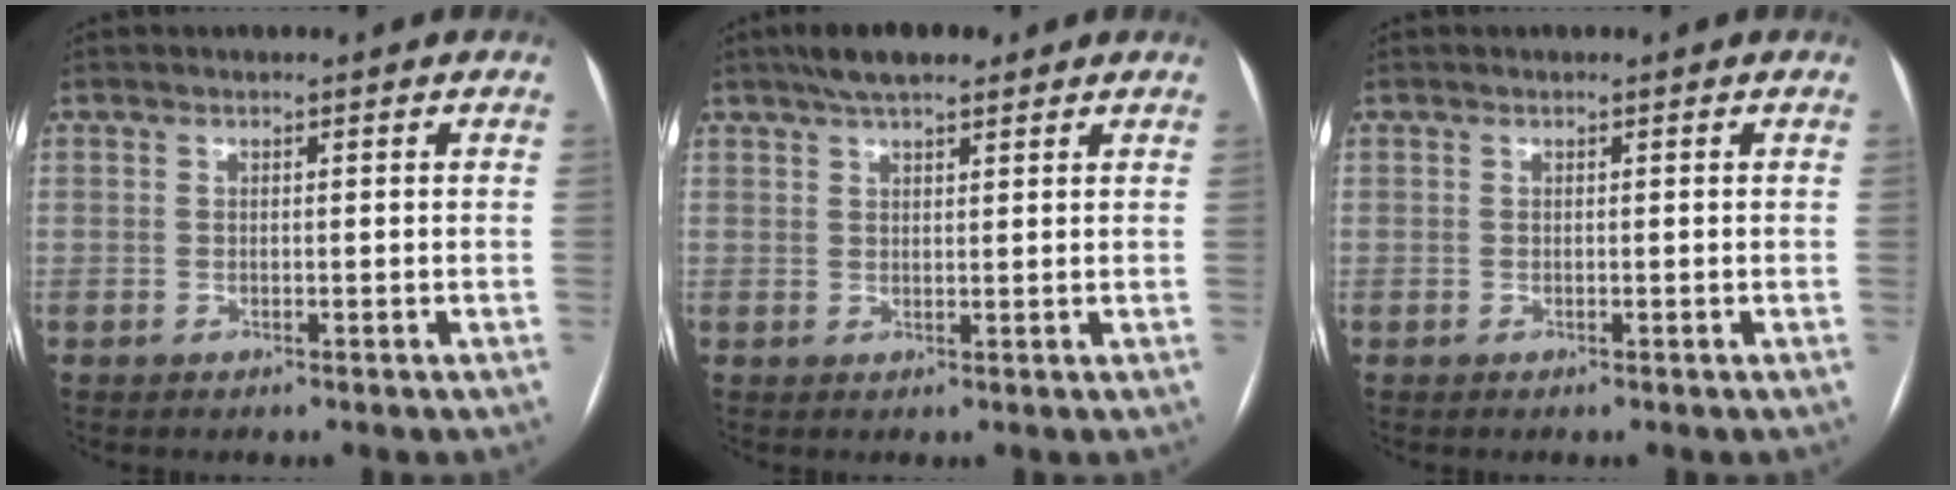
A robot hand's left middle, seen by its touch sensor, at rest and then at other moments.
{"total": 6.4, "force": [4.8, 1.7, 3.9], "torque": [-0.067, 0.025, 0.079]}
{"total": 0.0}